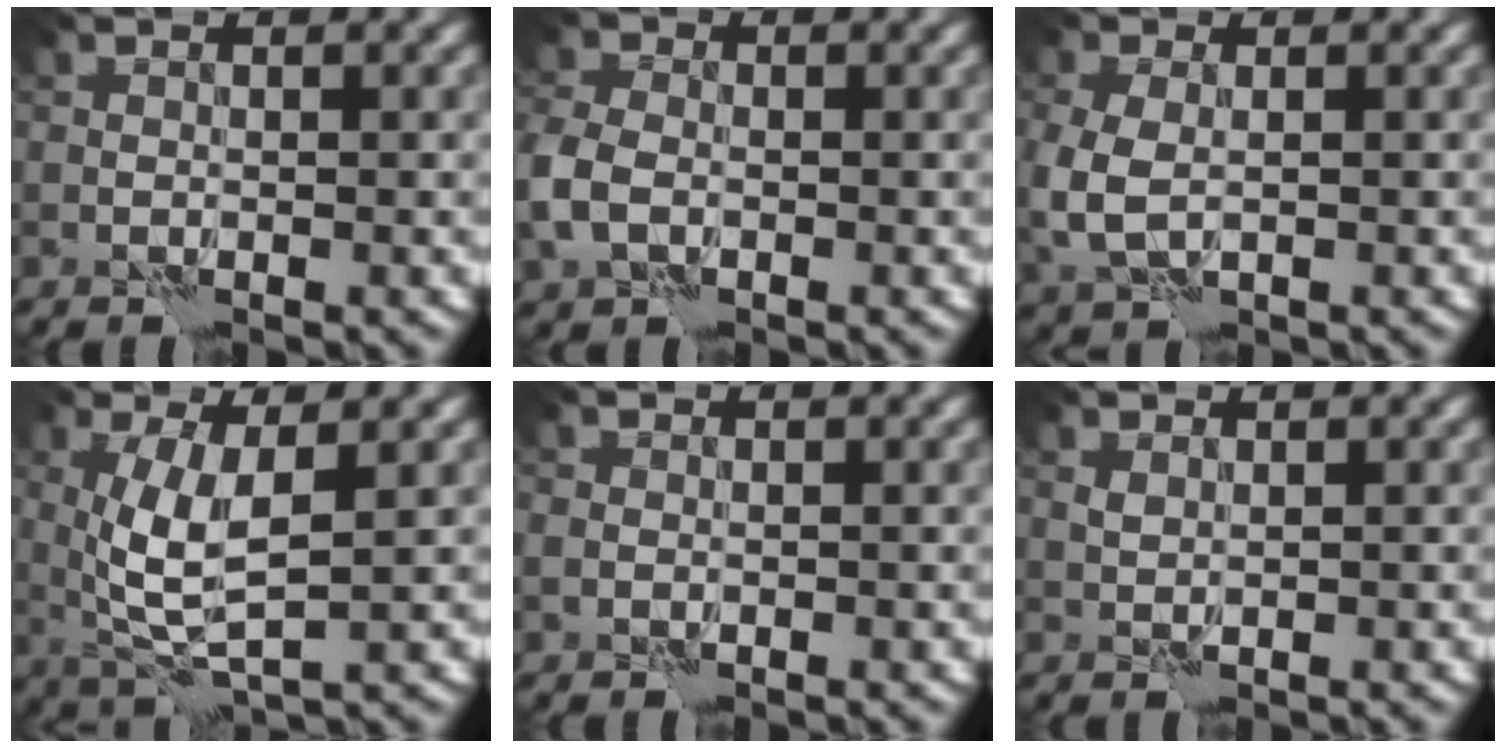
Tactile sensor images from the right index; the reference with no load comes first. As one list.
[{"total": 4.4, "force": [-1.3, 3.1, 2.8], "torque": [-0.077, -0.001, -0.037]}, {"total": 4.3, "force": [-0.7, 2.9, 3.1], "torque": [-0.088, -0.012, -0.014]}, {"total": 5.1, "force": [0.8, 1.6, 4.8], "torque": [-0.108, -0.007, 0.018]}, {"total": 1.1, "force": [-0.4, 0.9, 0.5], "torque": [-0.007, -0.001, -0.010]}, {"total": 0.6, "force": [0.3, 0.3, 0.4], "torque": [-0.011, 0.000, 0.006]}]